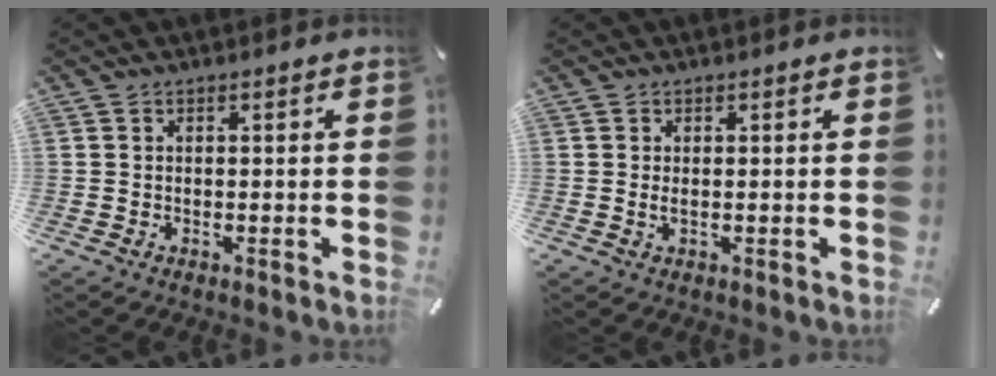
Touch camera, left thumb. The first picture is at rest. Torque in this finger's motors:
{"motor_torque": [0.19, -0.02, 0.11, 0.03, 0.01]}